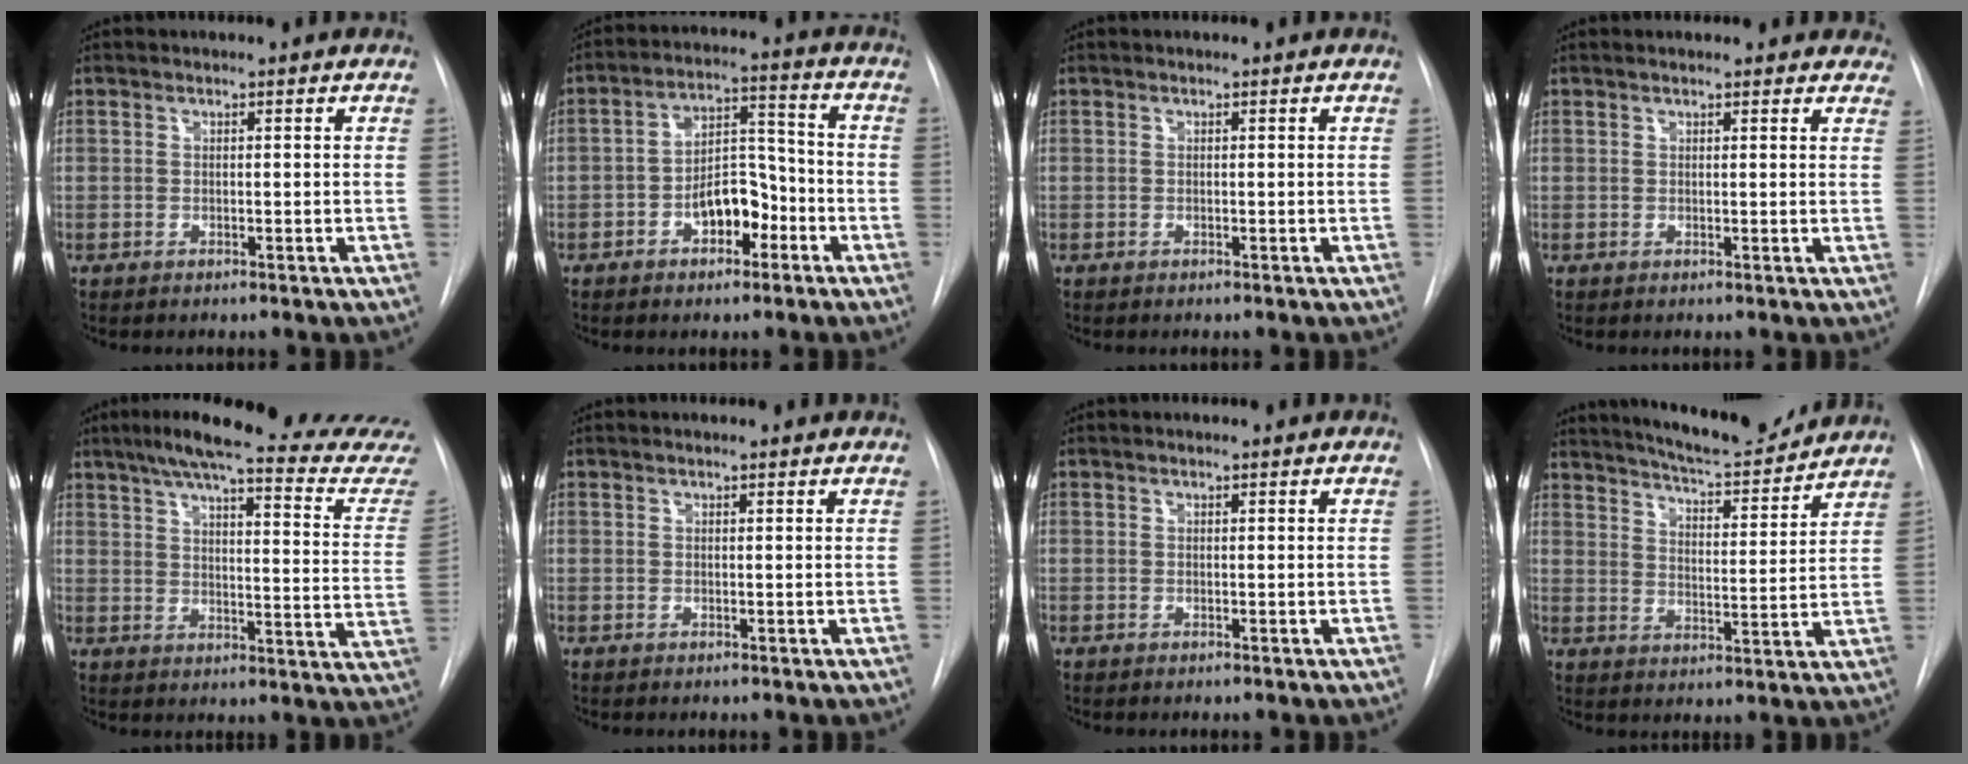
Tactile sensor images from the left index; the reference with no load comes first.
{"total": 8.3, "force": [-5.0, 3.9, 5.3], "torque": [-0.089, 0.025, -0.079]}
{"total": 0.0}
{"total": 7.2, "force": [6.3, 2.4, 2.5], "torque": [-0.008, 0.006, 0.052]}
{"total": 25.6, "force": [22.8, 0.7, 11.6], "torque": [-0.164, -0.080, 0.269]}
{"total": 1.0, "force": [0.8, 0.0, 0.5], "torque": [-0.009, 0.014, 0.002]}
{"total": 0.7, "force": [-0.7, -0.2, 0.0], "torque": [-0.004, 0.008, -0.011]}
{"total": 13.4, "force": [12.4, 1.6, 5.0], "torque": [-0.080, -0.017, 0.175]}